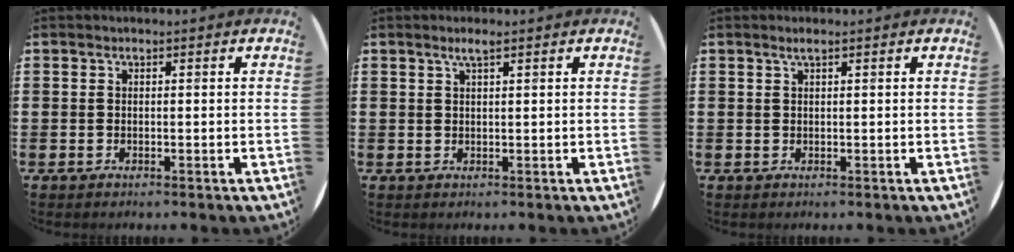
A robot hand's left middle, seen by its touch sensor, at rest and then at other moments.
{"total": 1.9, "force": [1.3, 0.1, 1.4], "torque": [-0.028, 0.003, 0.021]}
{"total": 0.8, "force": [0.5, 0.0, 0.7], "torque": [-0.011, 0.003, 0.008]}